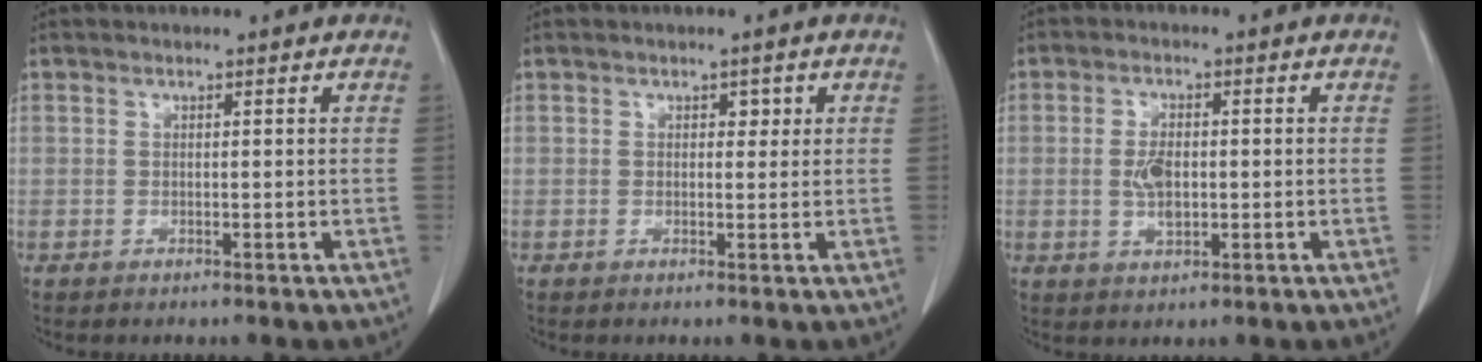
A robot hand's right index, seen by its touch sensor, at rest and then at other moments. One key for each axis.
{"total": 1.3, "fx": 0.5, "fy": 0.9, "fz": 0.8, "tx": -0.006, "ty": 0.001, "tz": 0.005}
{"total": 4.3, "fx": -0.3, "fy": 1.9, "fz": 3.8, "tx": -0.077, "ty": 0.000, "tz": -0.003}